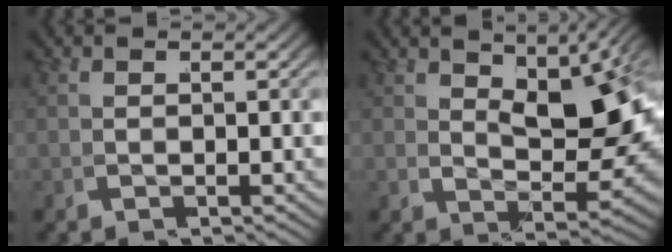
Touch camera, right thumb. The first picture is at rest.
{"total": 8.3, "force": [2.6, 4.0, 6.9], "torque": [-0.063, 0.002, 0.045]}